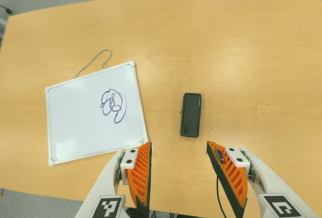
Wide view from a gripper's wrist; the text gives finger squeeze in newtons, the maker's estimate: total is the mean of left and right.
{"total": 0.0}